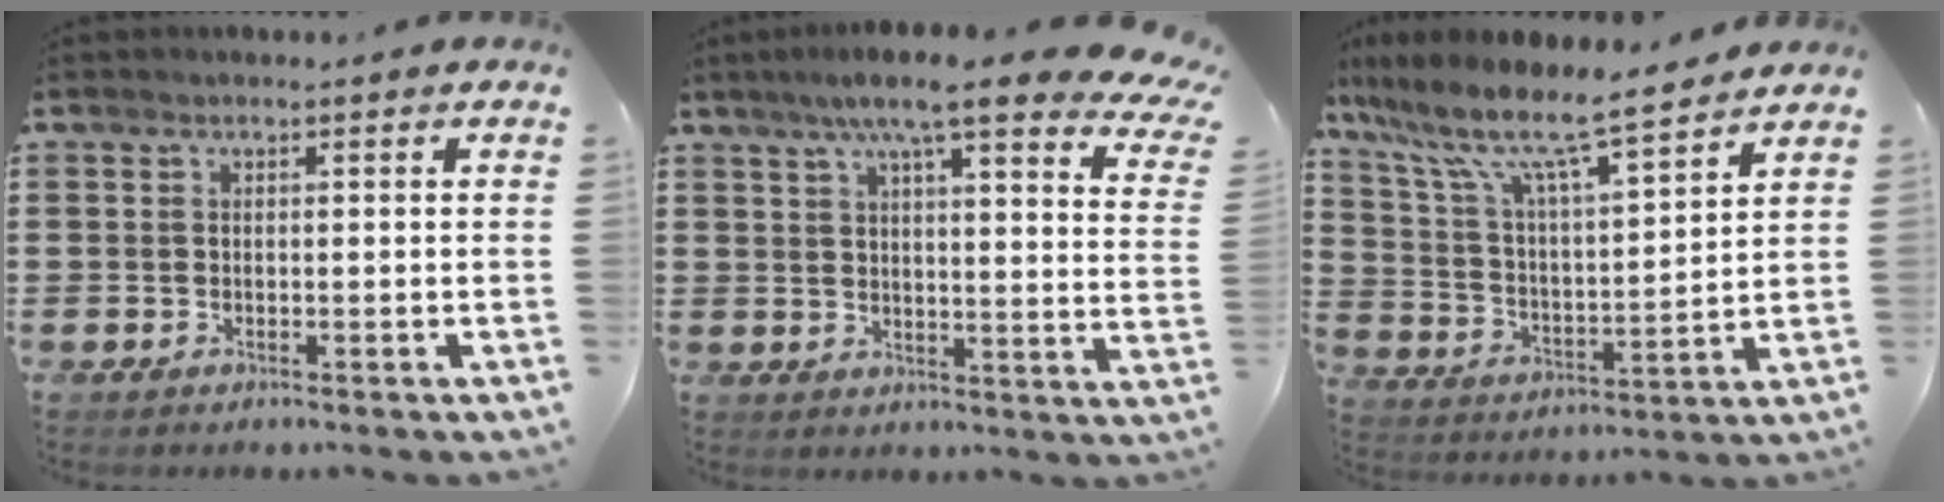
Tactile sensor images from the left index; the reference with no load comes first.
{"total": 10.0, "force": [7.5, 1.5, 6.5], "torque": [-0.123, -0.024, 0.123]}
{"total": 9.4, "force": [7.6, 1.3, 5.3], "torque": [-0.133, -0.047, 0.125]}